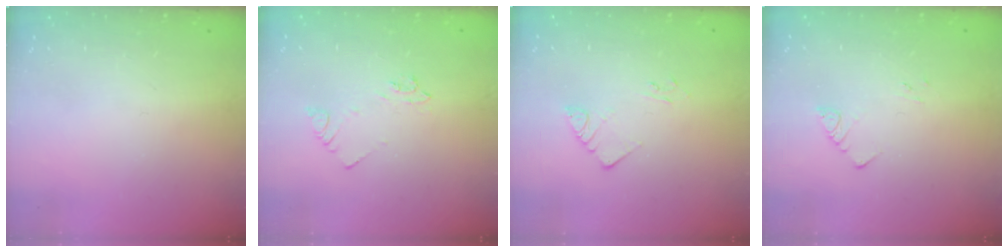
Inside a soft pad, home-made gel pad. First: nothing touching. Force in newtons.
{"total": 3.3, "press": 3.2, "slide": 0.5}
{"total": 2.2, "press": 2.2, "slide": 0.2}
{"total": 4.0, "press": 3.9, "slide": 0.5}